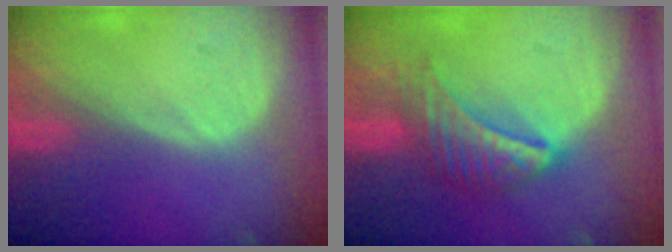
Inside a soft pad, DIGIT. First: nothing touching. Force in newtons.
{"total": 7.5, "press": 6.6, "slide": 3.6}